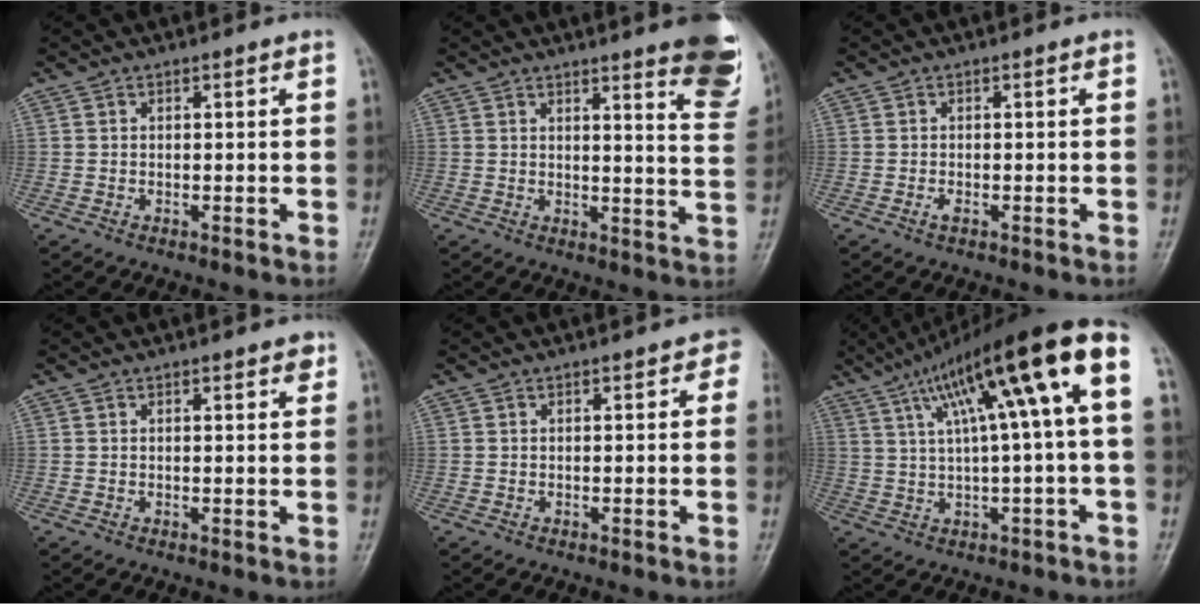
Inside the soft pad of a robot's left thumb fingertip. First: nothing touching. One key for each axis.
{"total": 13.0, "fx": 8.7, "fy": 2.3, "fz": 9.4, "tx": -0.085, "ty": -0.051, "tz": 0.090}
{"total": 1.0, "fx": -0.5, "fy": 0.4, "fz": 0.8, "tx": -0.018, "ty": 0.002, "tz": -0.009}
{"total": 1.9, "fx": 1.2, "fy": 0.7, "fz": 1.3, "tx": -0.011, "ty": -0.004, "tz": 0.013}
{"total": 2.2, "fx": 0.9, "fy": 1.2, "fz": 1.7, "tx": -0.003, "ty": 0.003, "tz": 0.003}
{"total": 17.2, "fx": 5.2, "fy": 2.3, "fz": 16.2, "tx": -0.261, "ty": 0.035, "tz": 0.084}